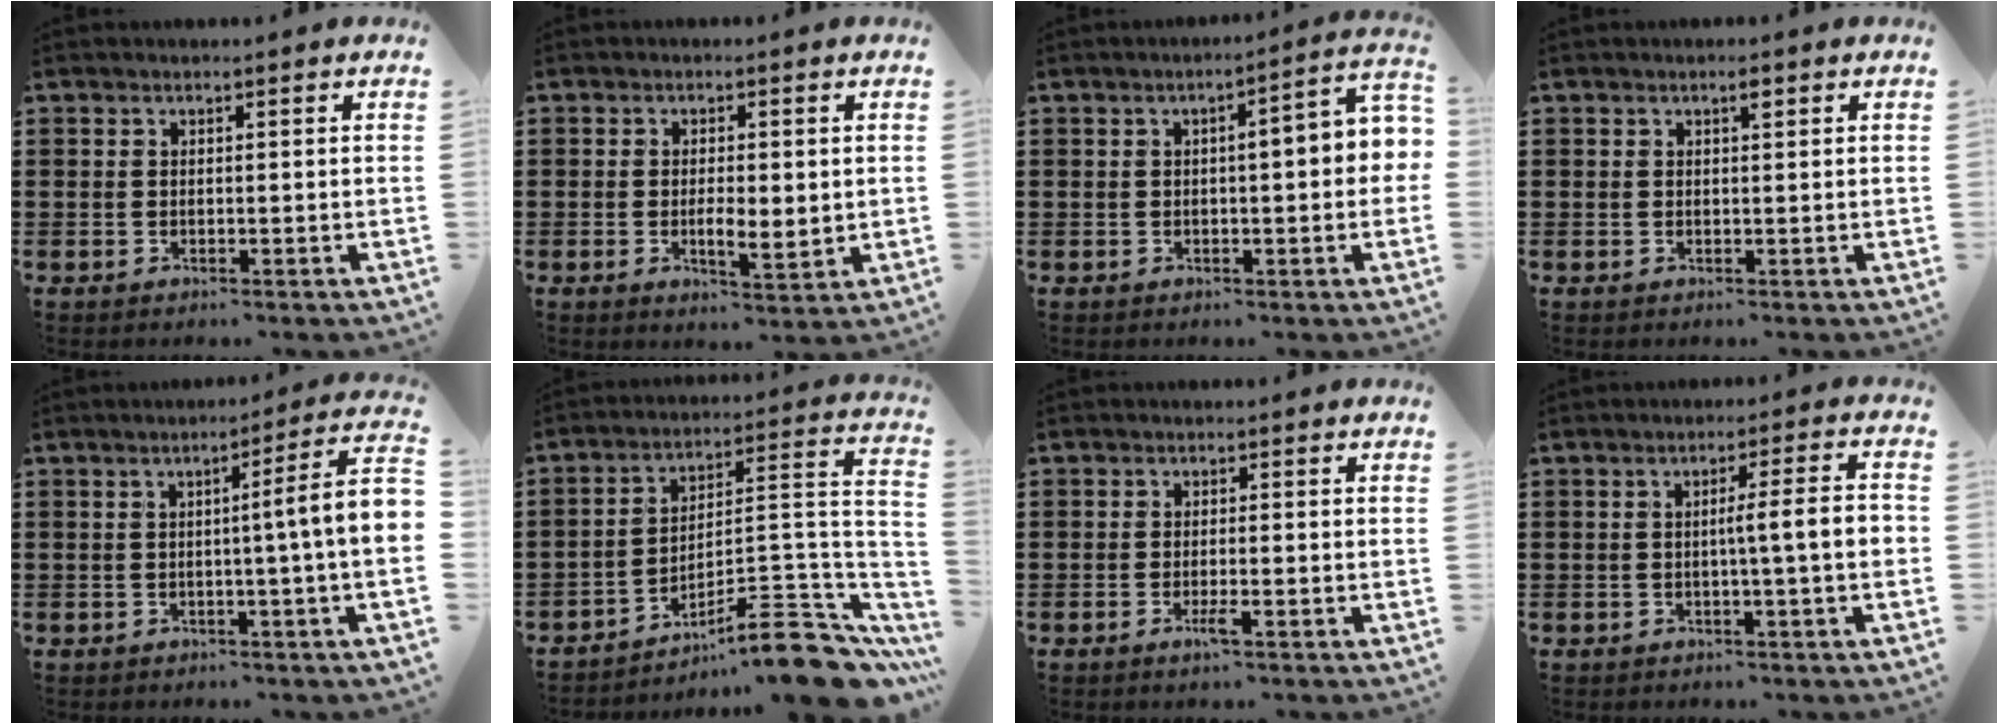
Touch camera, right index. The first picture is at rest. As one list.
[{"total": 3.1, "force": [-0.1, 1.3, 2.9], "torque": [-0.055, 0.005, -0.003]}, {"total": 4.2, "force": [-0.1, 0.6, 4.1], "torque": [-0.057, -0.002, -0.009]}, {"total": 1.4, "force": [0.8, 0.4, 1.1], "torque": [-0.015, 0.001, 0.010]}, {"total": 6.8, "force": [0.0, -0.5, 6.8], "torque": [-0.103, -0.021, -0.005]}, {"total": 12.1, "force": [-9.2, 2.7, 7.3], "torque": [-0.088, 0.029, -0.166]}, {"total": 2.4, "force": [-1.1, 0.1, 2.1], "torque": [-0.041, -0.006, -0.022]}, {"total": 5.1, "force": [-0.5, 0.0, 5.1], "torque": [-0.090, -0.002, -0.013]}]